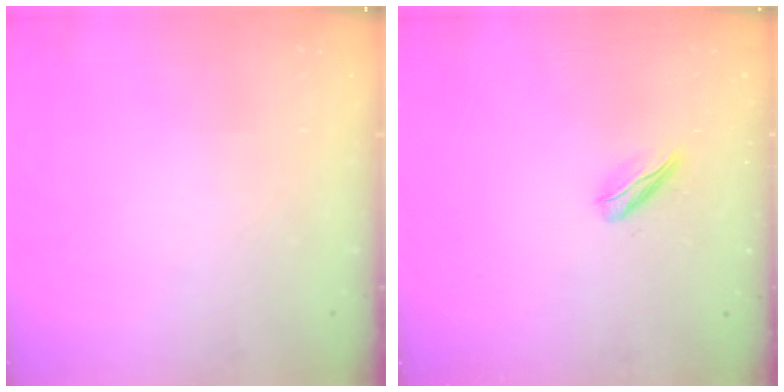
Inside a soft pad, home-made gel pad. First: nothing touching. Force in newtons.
{"total": 3.9, "press": 3.9, "slide": 0.5}